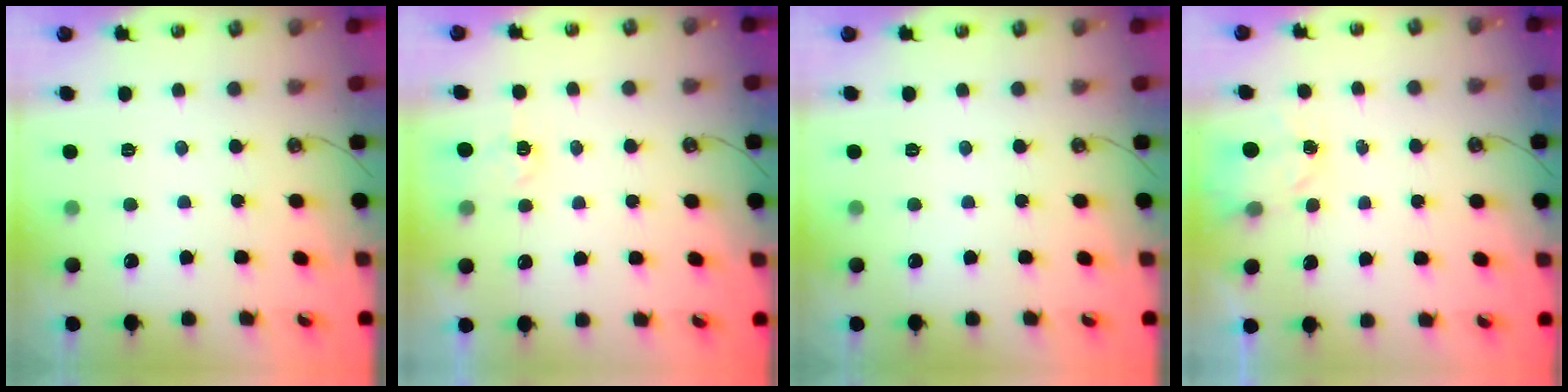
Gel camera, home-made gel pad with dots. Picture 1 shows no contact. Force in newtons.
{"total": 2.9, "press": 2.9, "slide": 0.4}
{"total": 0.0}
{"total": 2.1, "press": 2.1, "slide": 0.4}